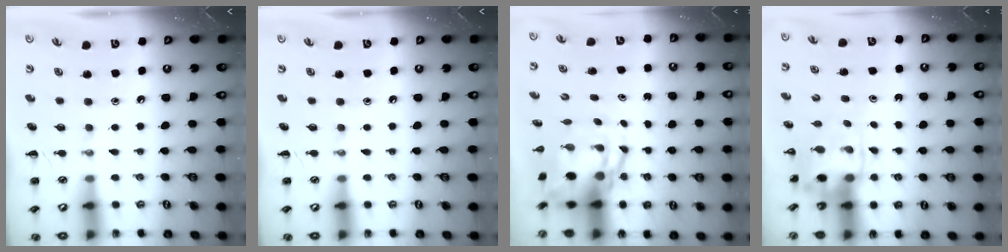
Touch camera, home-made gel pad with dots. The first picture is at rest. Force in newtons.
{"total": 0.0}
{"total": 5.6, "press": 5.4, "slide": 1.6}
{"total": 3.5, "press": 3.4, "slide": 0.7}